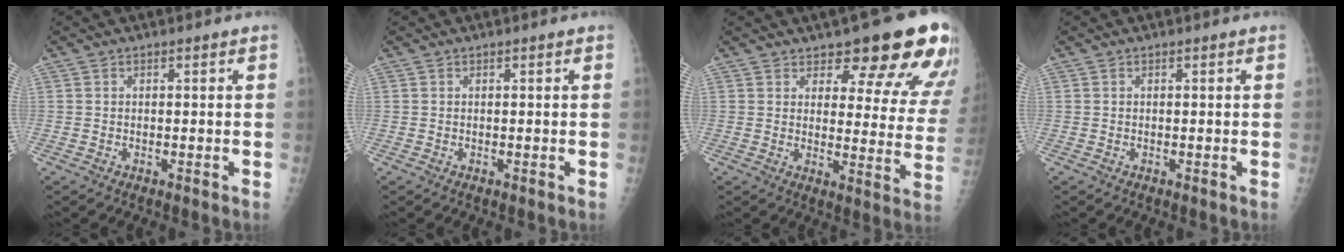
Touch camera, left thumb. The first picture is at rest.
{"total": 0.0}
{"total": 16.8, "force": [12.2, 5.6, 10.1], "torque": [-0.081, -0.071, 0.141]}
{"total": 0.0}